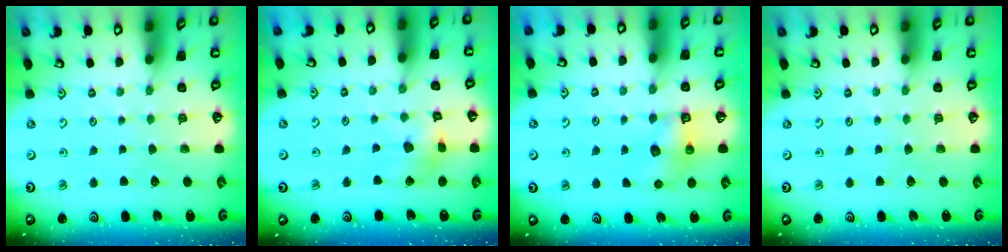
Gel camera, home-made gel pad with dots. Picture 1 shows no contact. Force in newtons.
{"total": 9.1, "press": 9.0, "slide": 1.3}
{"total": 6.2, "press": 6.2, "slide": 0.2}
{"total": 0.0}